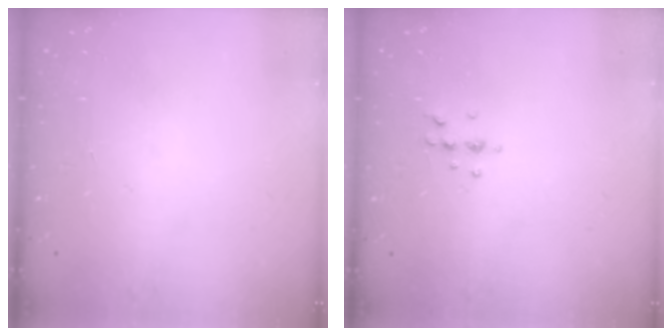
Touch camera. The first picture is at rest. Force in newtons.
{"total": 5.2, "press": 5.0, "slide": 1.1}